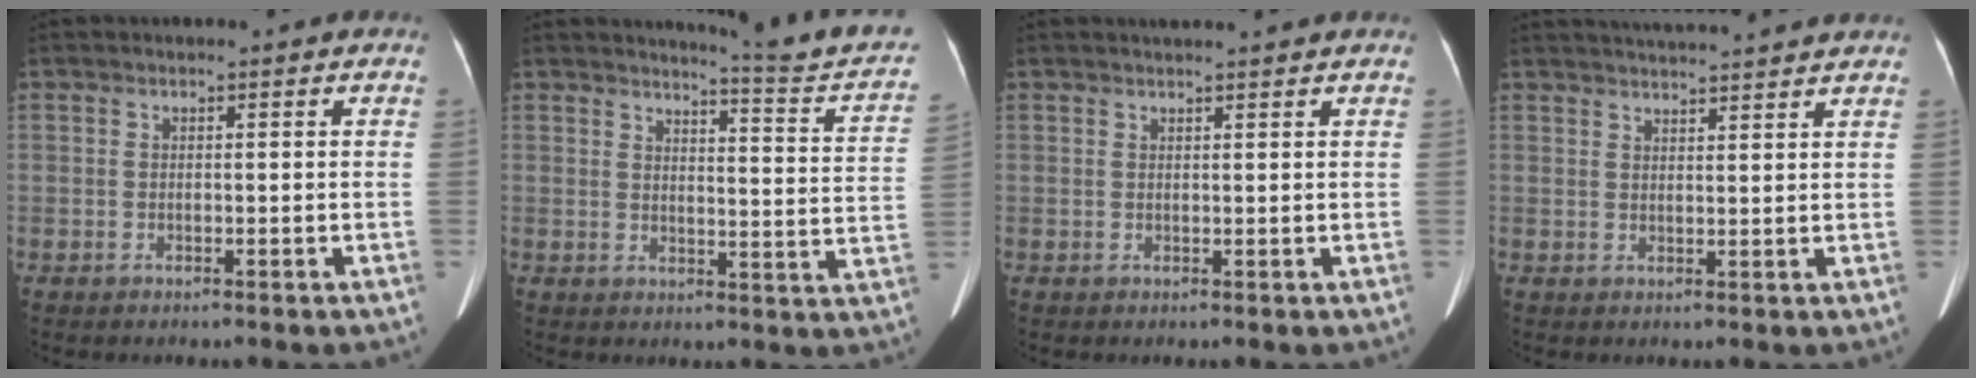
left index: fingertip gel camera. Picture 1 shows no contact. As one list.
[{"total": 12.1, "force": [11.6, -0.7, 3.5], "torque": [-0.037, -0.066, 0.123]}, {"total": 3.7, "force": [3.4, 0.1, 1.5], "torque": [-0.019, 0.023, 0.044]}, {"total": 10.6, "force": [9.9, 0.0, 3.7], "torque": [-0.061, 0.029, 0.132]}]